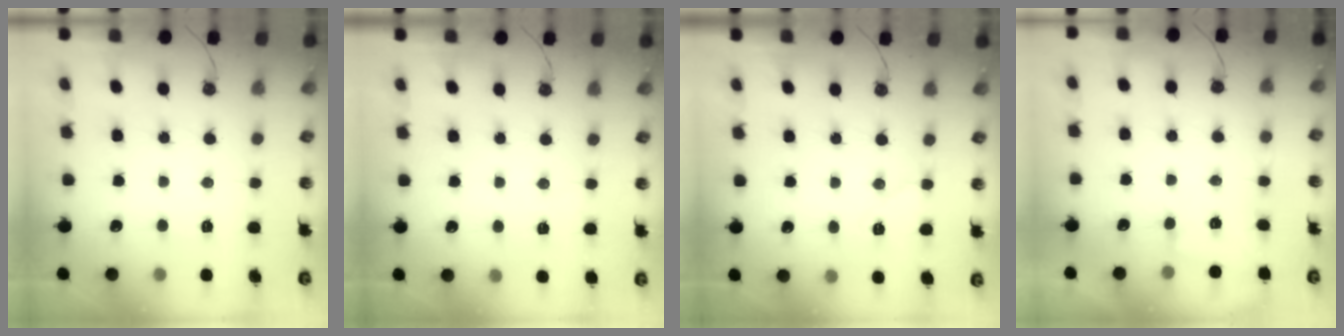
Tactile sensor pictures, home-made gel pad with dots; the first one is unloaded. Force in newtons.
{"total": 2.2, "press": 2.2, "slide": 0.7}
{"total": 6.3, "press": 5.8, "slide": 2.5}
{"total": 1.0, "press": 0.9, "slide": 0.4}